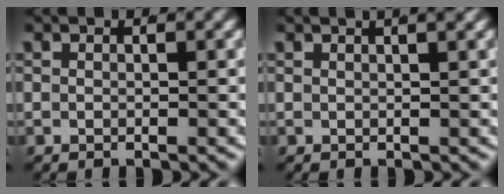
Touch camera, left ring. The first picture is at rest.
{"total": 2.5, "force": [1.7, 0.2, 1.9], "torque": [-0.011, 0.014, 0.022]}